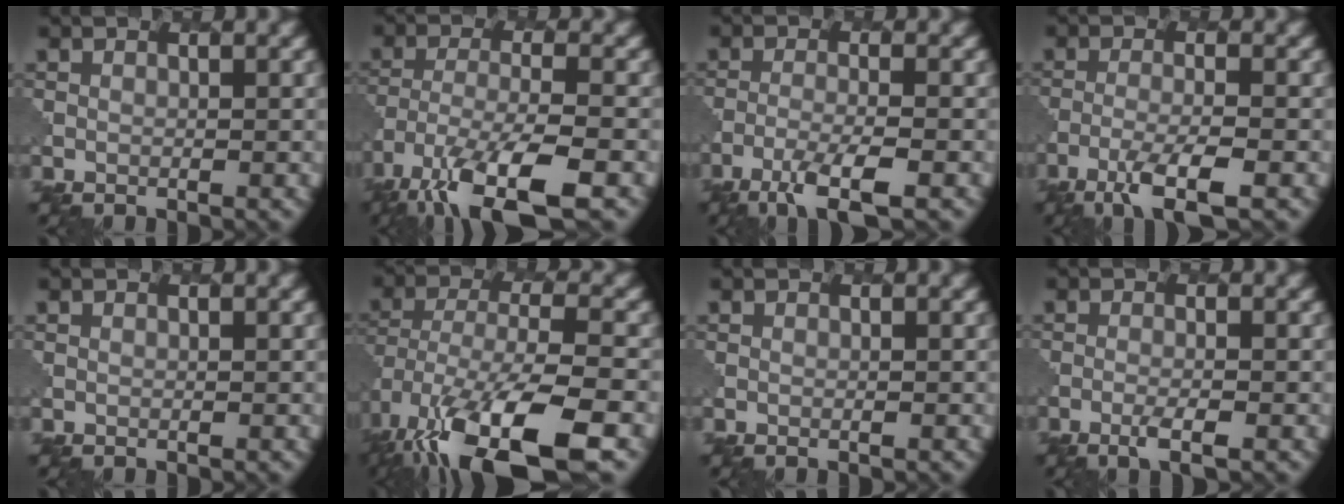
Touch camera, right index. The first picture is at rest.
{"total": 10.1, "force": [-6.3, 3.3, 7.1], "torque": [-0.146, -0.021, -0.117]}
{"total": 4.5, "force": [-2.9, 0.8, 3.3], "torque": [-0.062, -0.006, -0.059]}
{"total": 4.5, "force": [-2.8, 0.8, 3.4], "torque": [-0.066, -0.006, -0.057]}
{"total": 0.0}
{"total": 14.5, "force": [-8.6, 5.6, 10.3], "torque": [-0.234, -0.038, -0.127]}
{"total": 0.0}
{"total": 1.9, "force": [-1.0, 0.3, 1.6], "torque": [-0.030, 0.000, -0.024]}